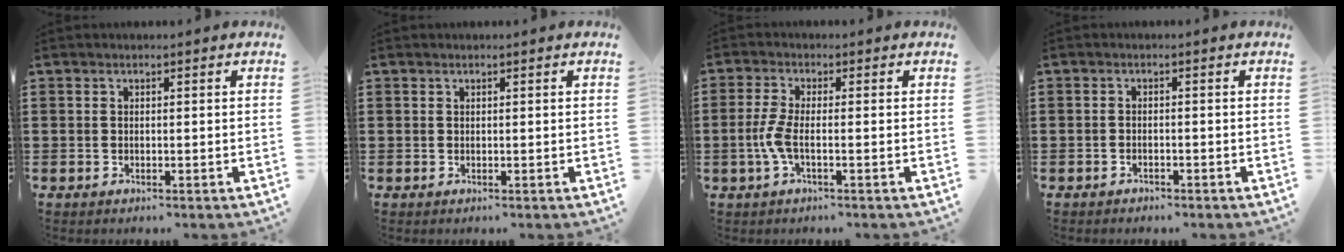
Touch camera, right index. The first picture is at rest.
{"total": 0.0}
{"total": 4.1, "force": [-1.0, 1.3, 3.7], "torque": [-0.094, -0.007, -0.027]}
{"total": 1.0, "force": [-1.0, 0.4, 0.0], "torque": [-0.005, 0.001, -0.021]}